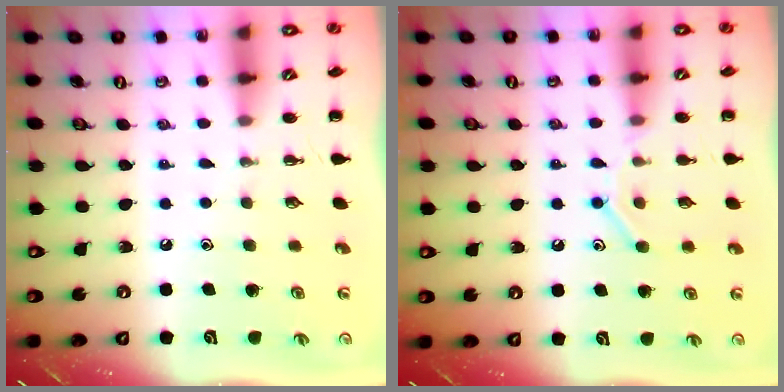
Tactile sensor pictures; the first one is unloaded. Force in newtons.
{"total": 9.4, "press": 9.2, "slide": 1.7}